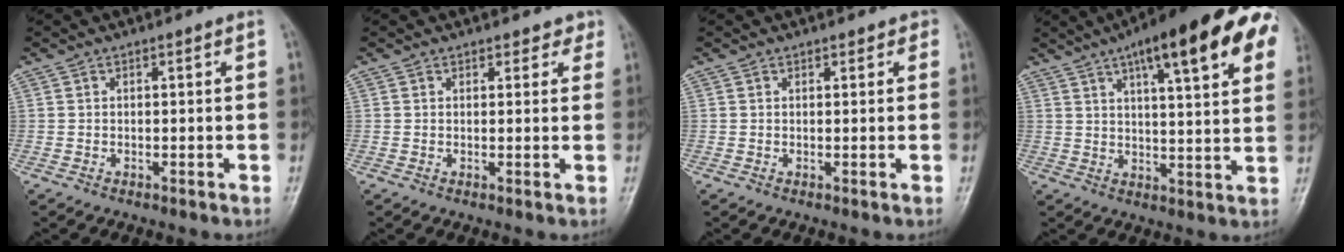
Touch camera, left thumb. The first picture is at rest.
{"total": 2.1, "force": [1.7, 1.3, 0.0], "torque": [0.027, -0.008, 0.012]}
{"total": 1.1, "force": [0.7, 0.8, 0.1], "torque": [0.016, -0.003, 0.005]}
{"total": 22.5, "force": [10.9, 6.0, 18.8], "torque": [-0.250, -0.002, 0.142]}